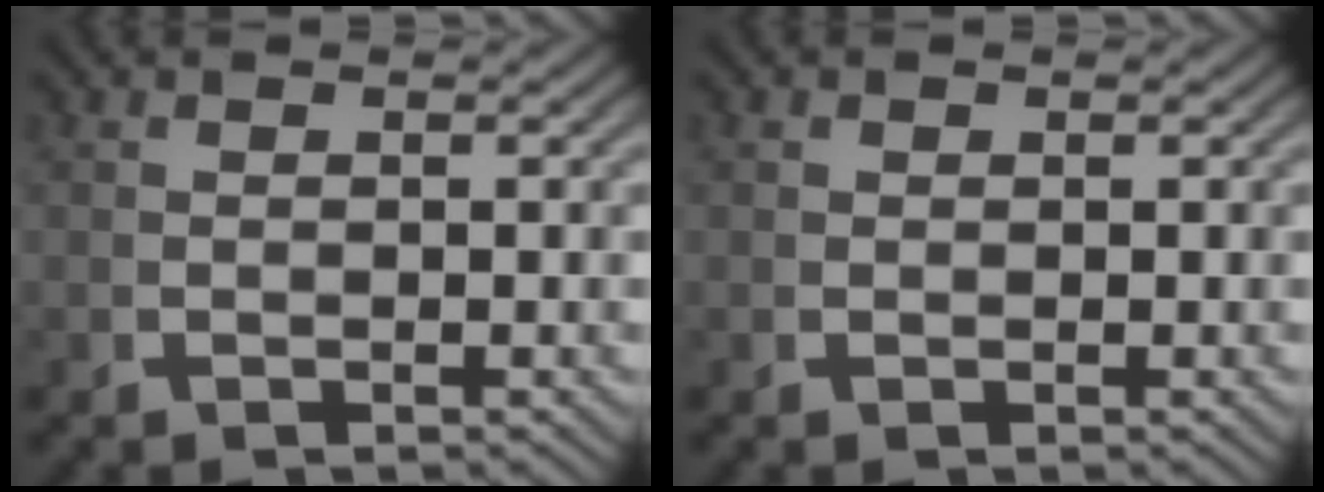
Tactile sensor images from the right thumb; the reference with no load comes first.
{"total": 0.5, "force": [0.3, 0.5, 0.1], "torque": [-0.003, -0.004, 0.008]}